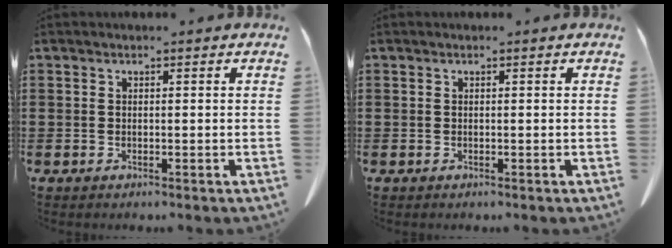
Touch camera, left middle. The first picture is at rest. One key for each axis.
{"total": 0.0}